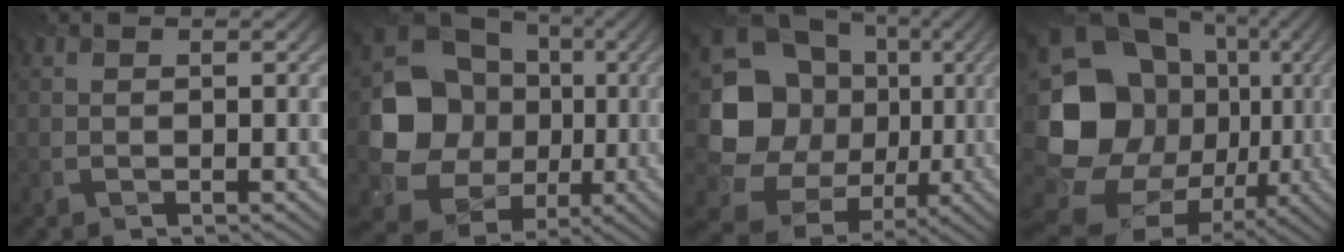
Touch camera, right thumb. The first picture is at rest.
{"total": 15.2, "force": [0.0, 13.6, 6.8], "torque": [-0.167, -0.021, -0.017]}
{"total": 18.6, "force": [0.8, 16.4, 8.8], "torque": [-0.209, -0.016, 0.015]}
{"total": 21.4, "force": [-1.5, 18.0, 11.4], "torque": [-0.250, -0.042, -0.025]}